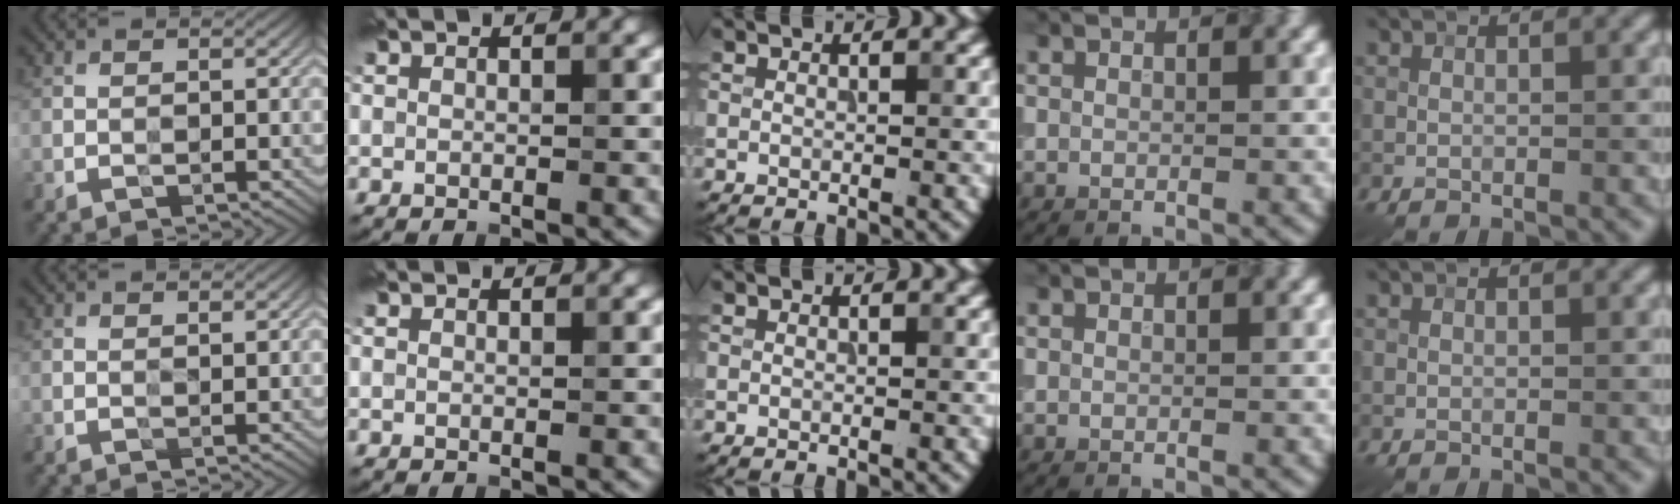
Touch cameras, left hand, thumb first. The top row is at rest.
{"thumb": {"total": 0.8, "force": [0.8, -0.3, -0.1], "torque": [0.000, 0.003, 0.010]}, "index": {"total": 0.6, "force": [0.6, 0.0, 0.1], "torque": [-0.002, -0.003, 0.004]}}